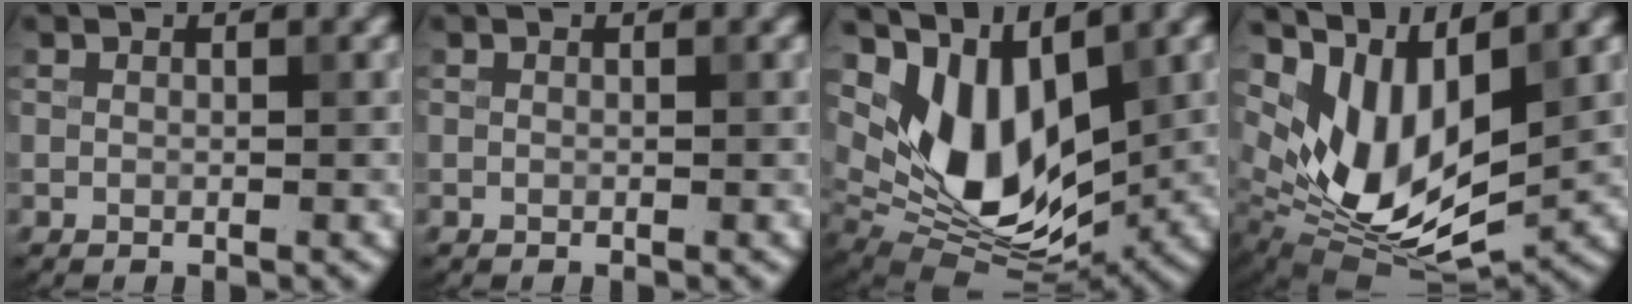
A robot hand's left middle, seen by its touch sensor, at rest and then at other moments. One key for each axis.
{"total": 0.0}
{"total": 9.5, "fx": 3.0, "fy": 5.5, "fz": 7.2, "tx": -0.143, "ty": -0.019, "tz": 0.060}
{"total": 9.6, "fx": 3.0, "fy": 5.3, "fz": 7.5, "tx": -0.152, "ty": -0.018, "tz": 0.062}